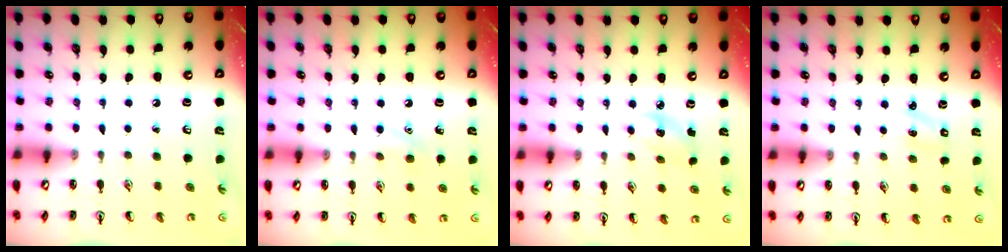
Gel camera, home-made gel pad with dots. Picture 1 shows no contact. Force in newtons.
{"total": 6.0, "press": 5.7, "slide": 1.8}
{"total": 2.9, "press": 2.8, "slide": 0.9}
{"total": 1.2, "press": 1.1, "slide": 0.4}